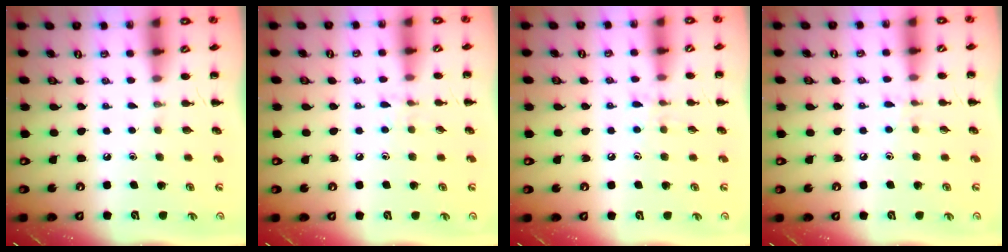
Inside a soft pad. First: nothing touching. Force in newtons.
{"total": 6.0, "press": 5.6, "slide": 2.1}
{"total": 7.0, "press": 6.8, "slide": 1.9}
{"total": 5.8, "press": 5.5, "slide": 1.9}